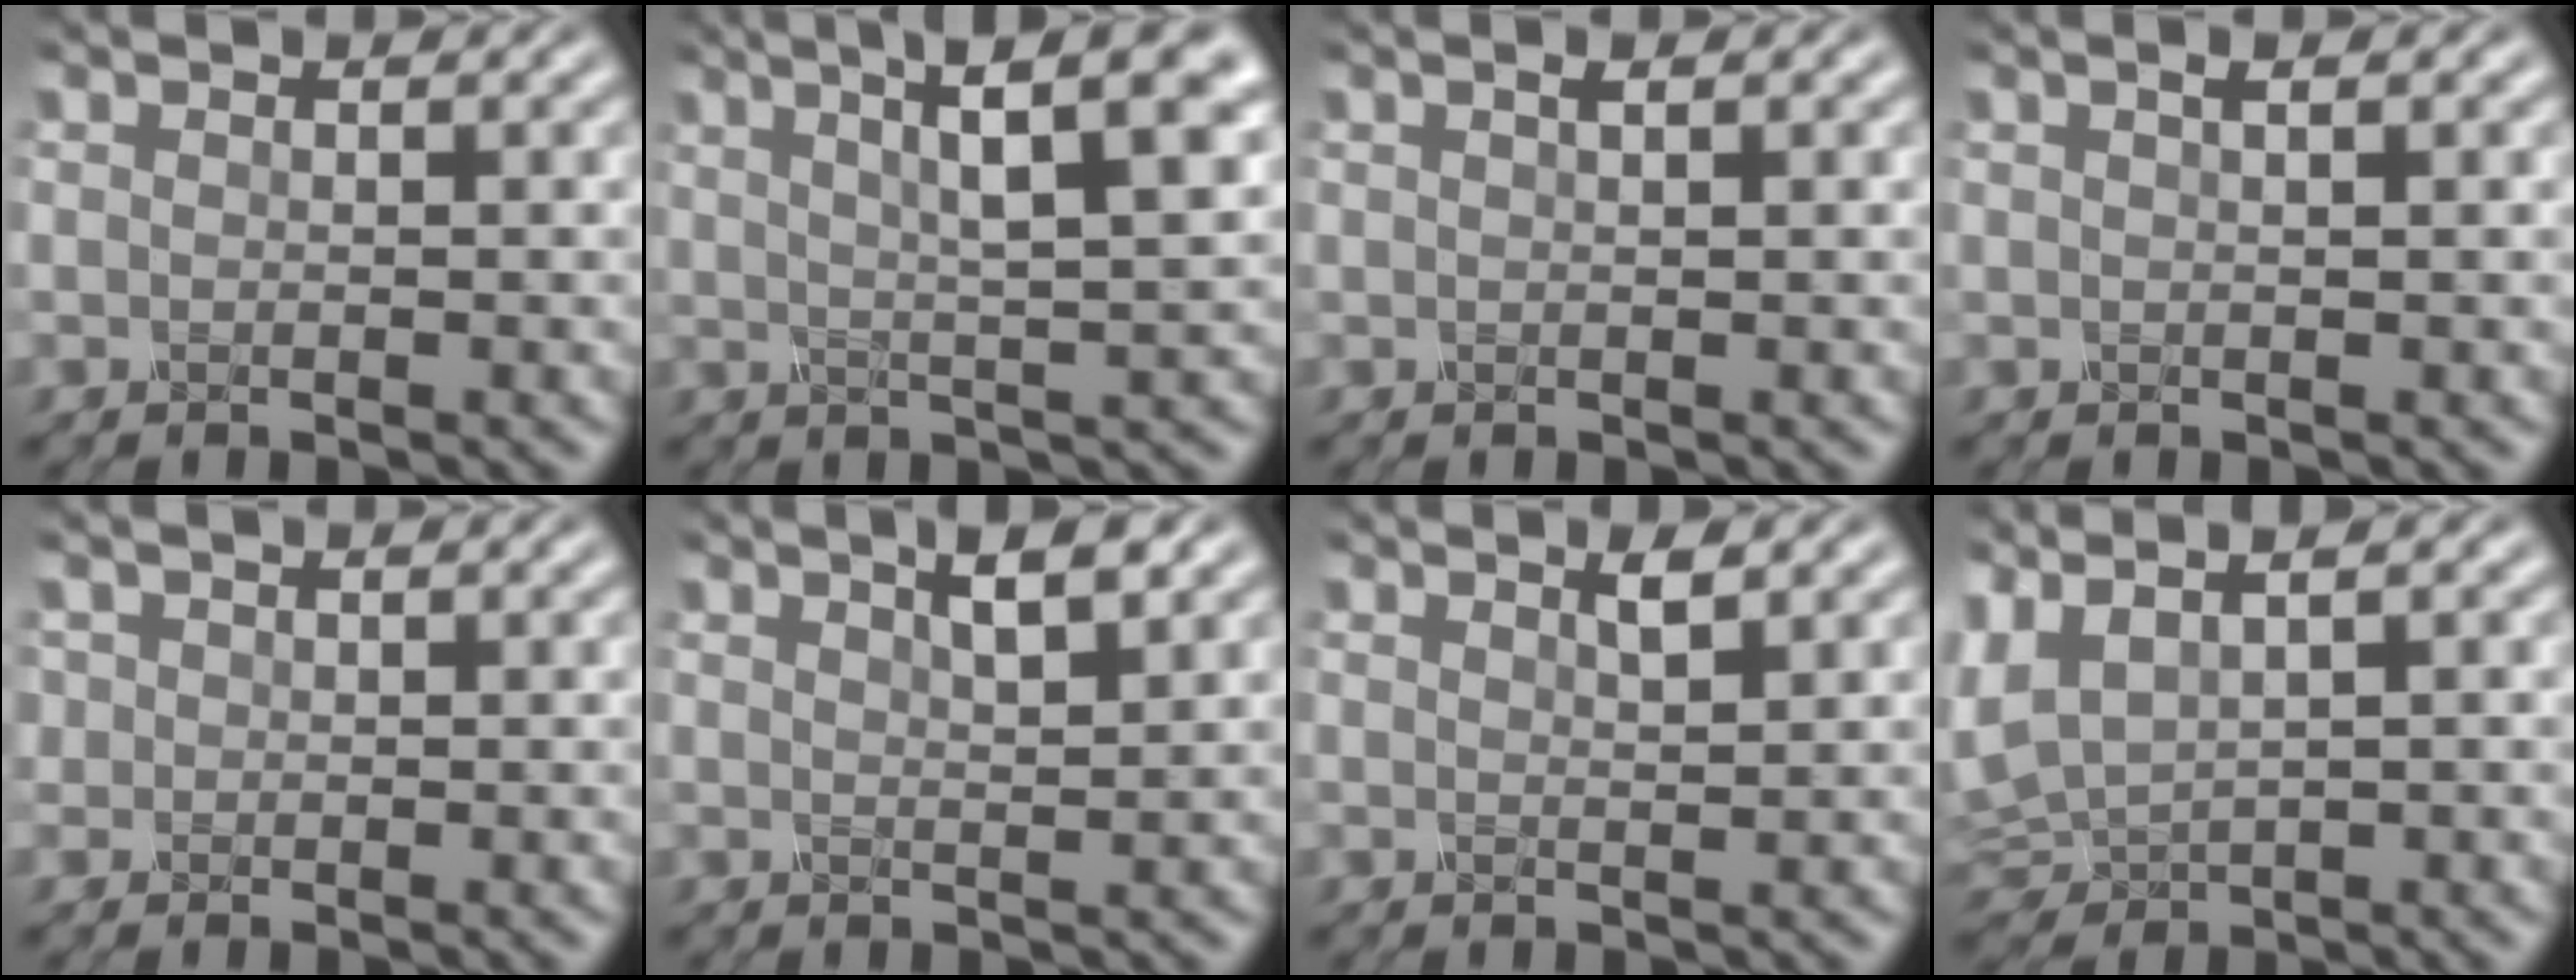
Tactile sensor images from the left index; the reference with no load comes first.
{"total": 8.9, "force": [3.9, 1.8, 7.8], "torque": [-0.104, 0.026, 0.061]}
{"total": 1.7, "force": [0.7, 0.7, 1.4], "torque": [-0.005, 0.004, -0.007]}
{"total": 2.5, "force": [1.1, 1.0, 2.0], "torque": [-0.010, 0.011, -0.010]}
{"total": 0.7, "force": [0.1, 0.6, -0.2], "torque": [-0.001, 0.000, 0.005]}
{"total": 2.8, "force": [1.6, 0.6, 2.3], "torque": [-0.030, 0.005, 0.025]}
{"total": 1.3, "force": [0.7, 0.3, 1.0], "torque": [-0.014, 0.002, 0.011]}
{"total": 3.9, "force": [2.4, 1.4, 2.7], "torque": [-0.090, 0.014, 0.053]}